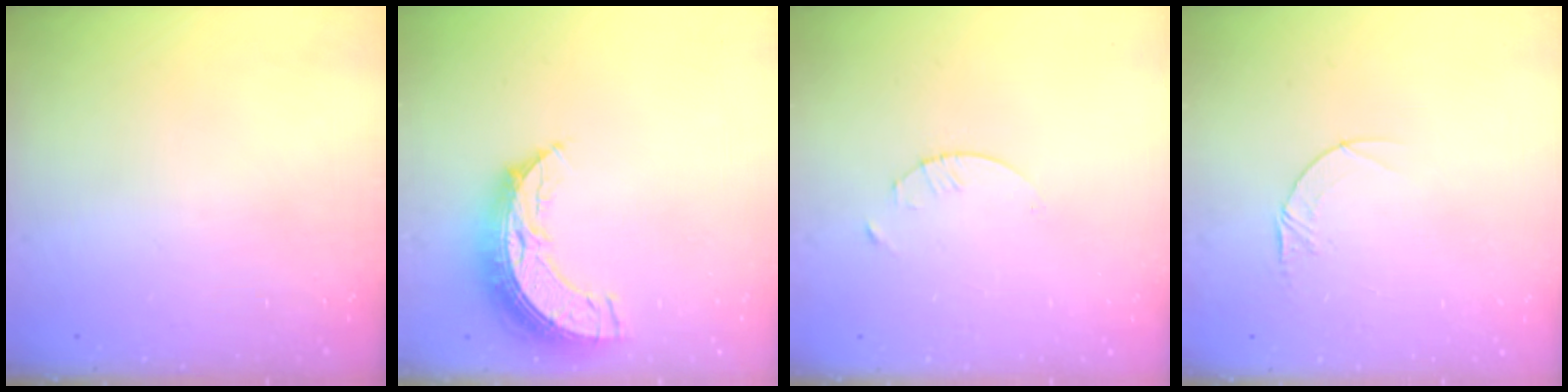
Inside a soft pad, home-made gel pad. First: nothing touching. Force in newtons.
{"total": 10.9, "press": 10.9, "slide": 0.9}
{"total": 1.7, "press": 1.6, "slide": 0.2}
{"total": 4.1, "press": 4.1, "slide": 0.4}